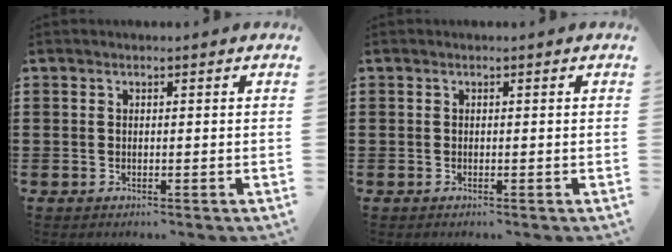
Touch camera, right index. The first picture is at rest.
{"total": 0.0}